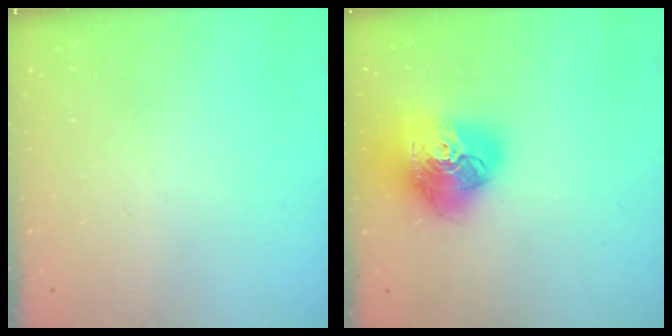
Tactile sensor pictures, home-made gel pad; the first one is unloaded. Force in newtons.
{"total": 21.4, "press": 21.3, "slide": 2.3}